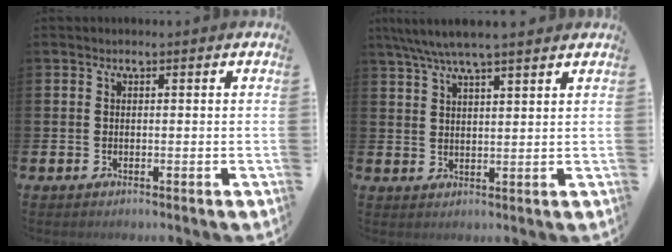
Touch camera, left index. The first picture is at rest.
{"total": 5.9, "force": [5.2, 0.6, 2.7], "torque": [-0.064, -0.012, 0.094]}